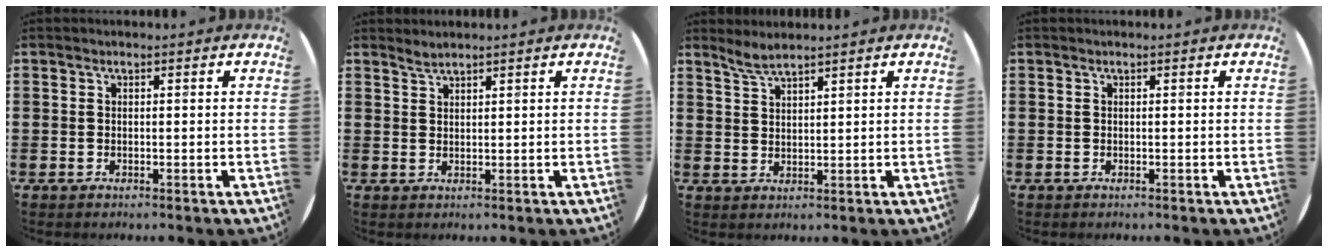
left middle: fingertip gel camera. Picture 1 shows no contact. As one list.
[{"total": 1.3, "force": [1.3, -0.1, 0.0], "torque": [-0.002, 0.000, 0.024]}, {"total": 2.6, "force": [2.5, 0.1, 0.8], "torque": [-0.019, 0.000, 0.047]}, {"total": 0.0}]